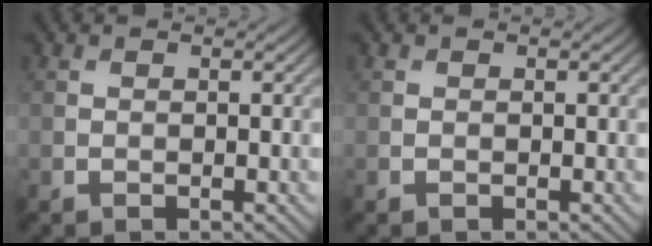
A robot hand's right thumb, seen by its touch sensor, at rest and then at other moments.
{"total": 0.0}